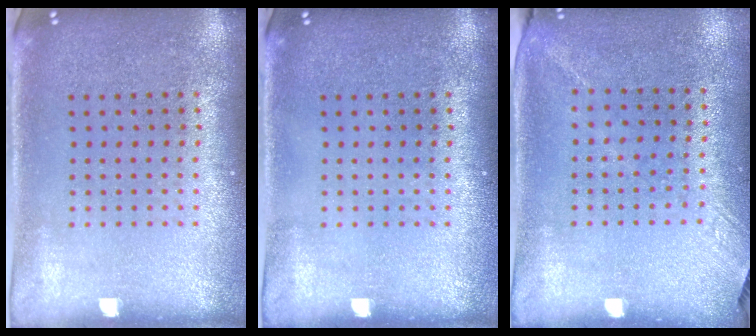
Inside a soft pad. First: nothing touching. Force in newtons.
{"total": 0.0}
{"total": 1.4, "press": 1.0, "slide": 0.9}